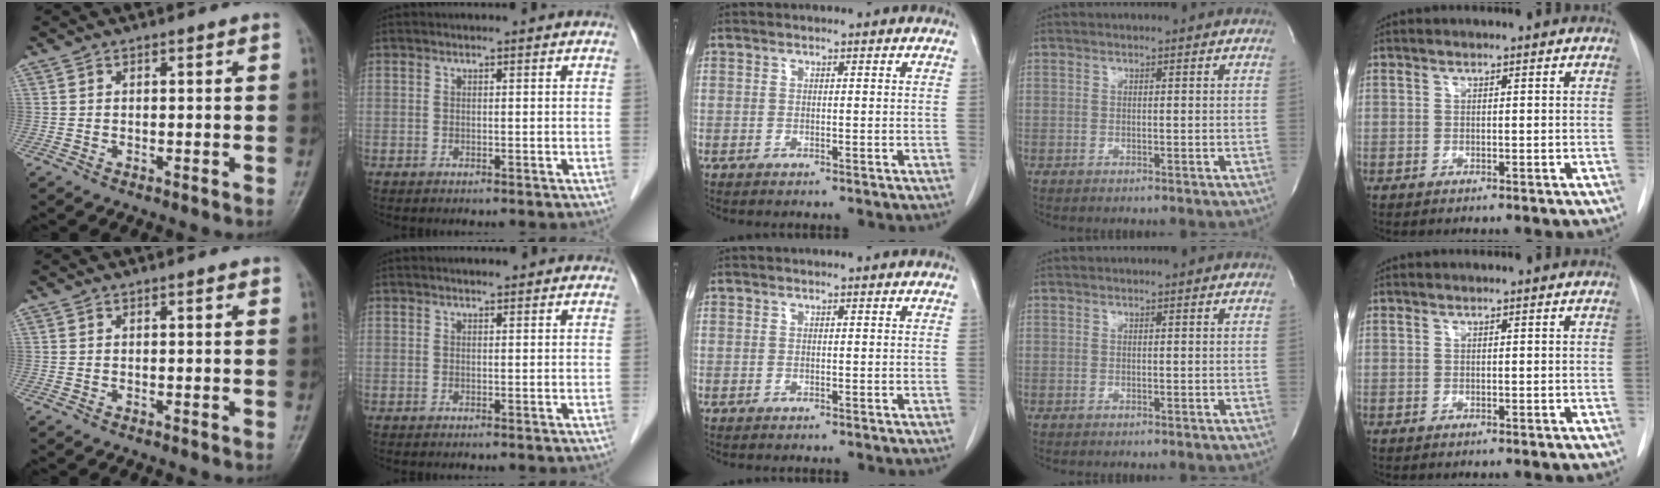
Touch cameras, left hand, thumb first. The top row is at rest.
{"index": {"total": 1.9, "force": [1.6, 0.4, 0.9], "torque": [-0.015, 0.013, 0.024]}}